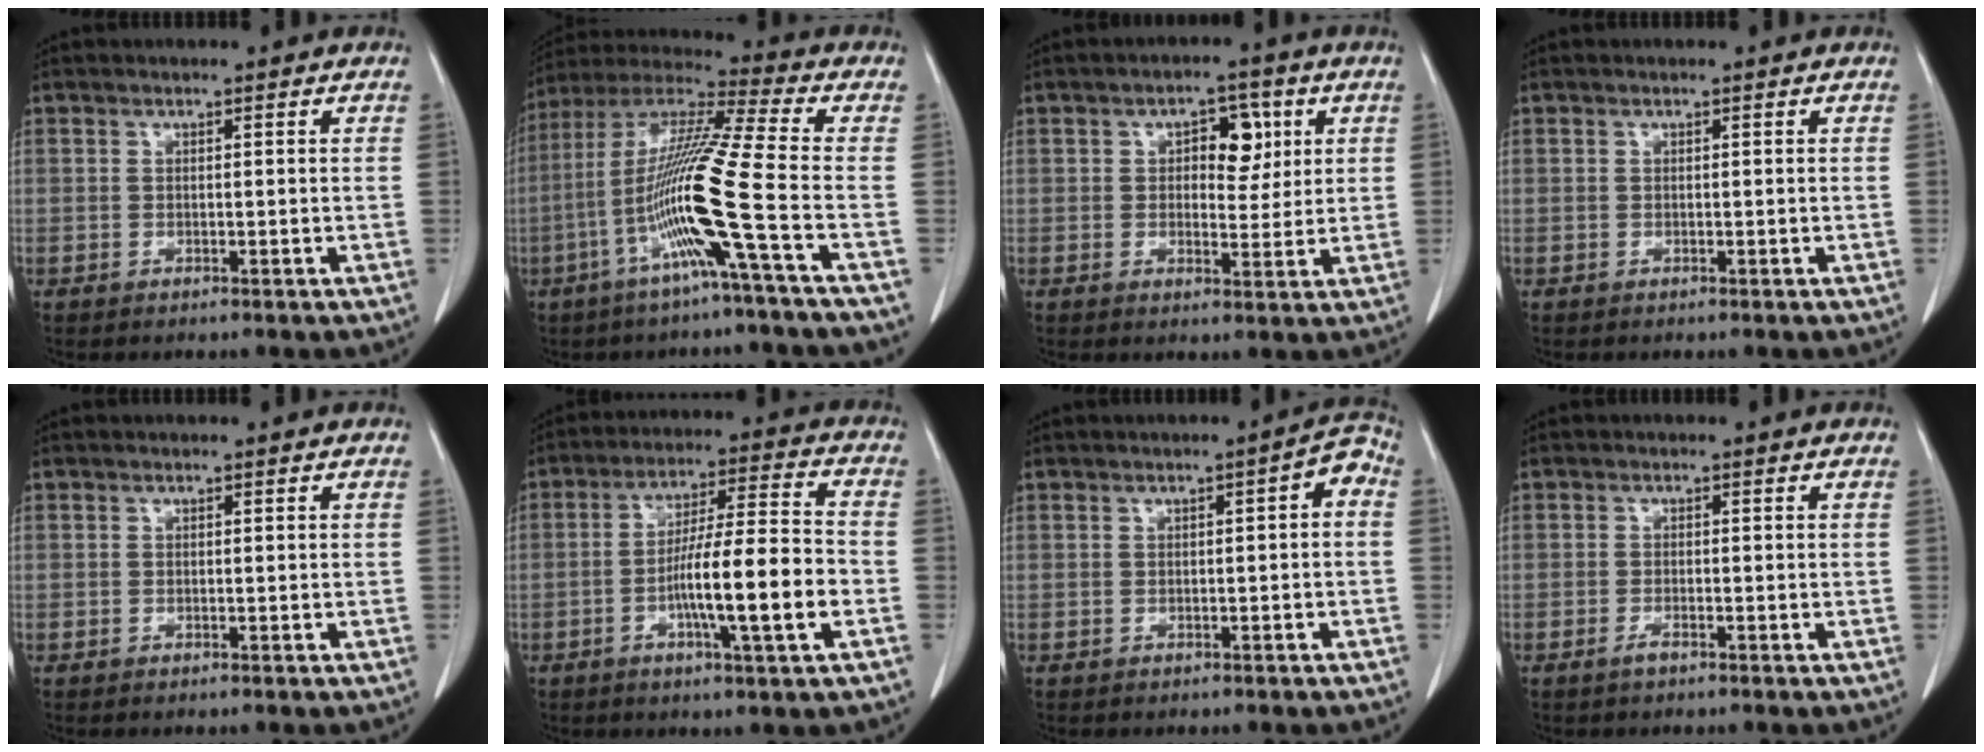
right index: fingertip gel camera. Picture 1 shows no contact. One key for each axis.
{"total": 15.3, "fx": -5.1, "fy": -2.1, "fz": 14.3, "tx": -0.282, "ty": -0.005, "tz": -0.107}
{"total": 5.8, "fx": 1.8, "fy": 3.2, "fz": 4.5, "tx": -0.059, "ty": 0.011, "tz": 0.026}
{"total": 0.0}
{"total": 0.0}
{"total": 13.1, "fx": -3.7, "fy": 0.5, "fz": 12.5, "tx": -0.212, "ty": 0.003, "tz": -0.064}
{"total": 3.1, "fx": -0.1, "fy": 0.8, "fz": 3.0, "tx": -0.031, "ty": 0.015, "tz": -0.005}
{"total": 1.1, "fx": -0.8, "fy": 0.1, "fz": 0.7, "tx": -0.020, "ty": -0.001, "tz": -0.012}